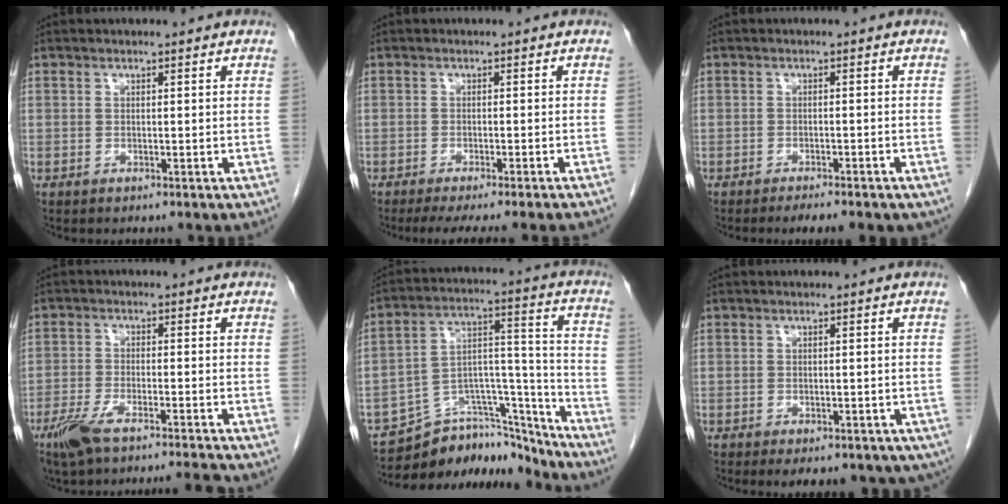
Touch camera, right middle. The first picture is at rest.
{"total": 9.7, "force": [-8.4, -0.9, 4.7], "torque": [-0.038, -0.022, -0.111]}
{"total": 6.2, "force": [-4.8, 1.5, 3.5], "torque": [-0.038, -0.005, -0.058]}
{"total": 8.2, "force": [-6.8, -0.1, 4.6], "torque": [-0.083, -0.014, -0.119]}
{"total": 17.2, "force": [-15.9, 4.6, 4.5], "torque": [-0.063, 0.054, -0.253]}
{"total": 9.9, "force": [-6.7, 4.9, 5.4], "torque": [-0.077, -0.007, -0.074]}